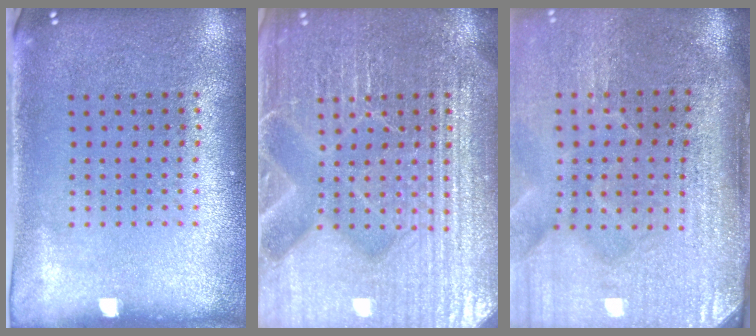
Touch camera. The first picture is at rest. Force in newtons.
{"total": 7.5, "press": 7.5, "slide": 1.0}
{"total": 4.9, "press": 4.1, "slide": 2.7}